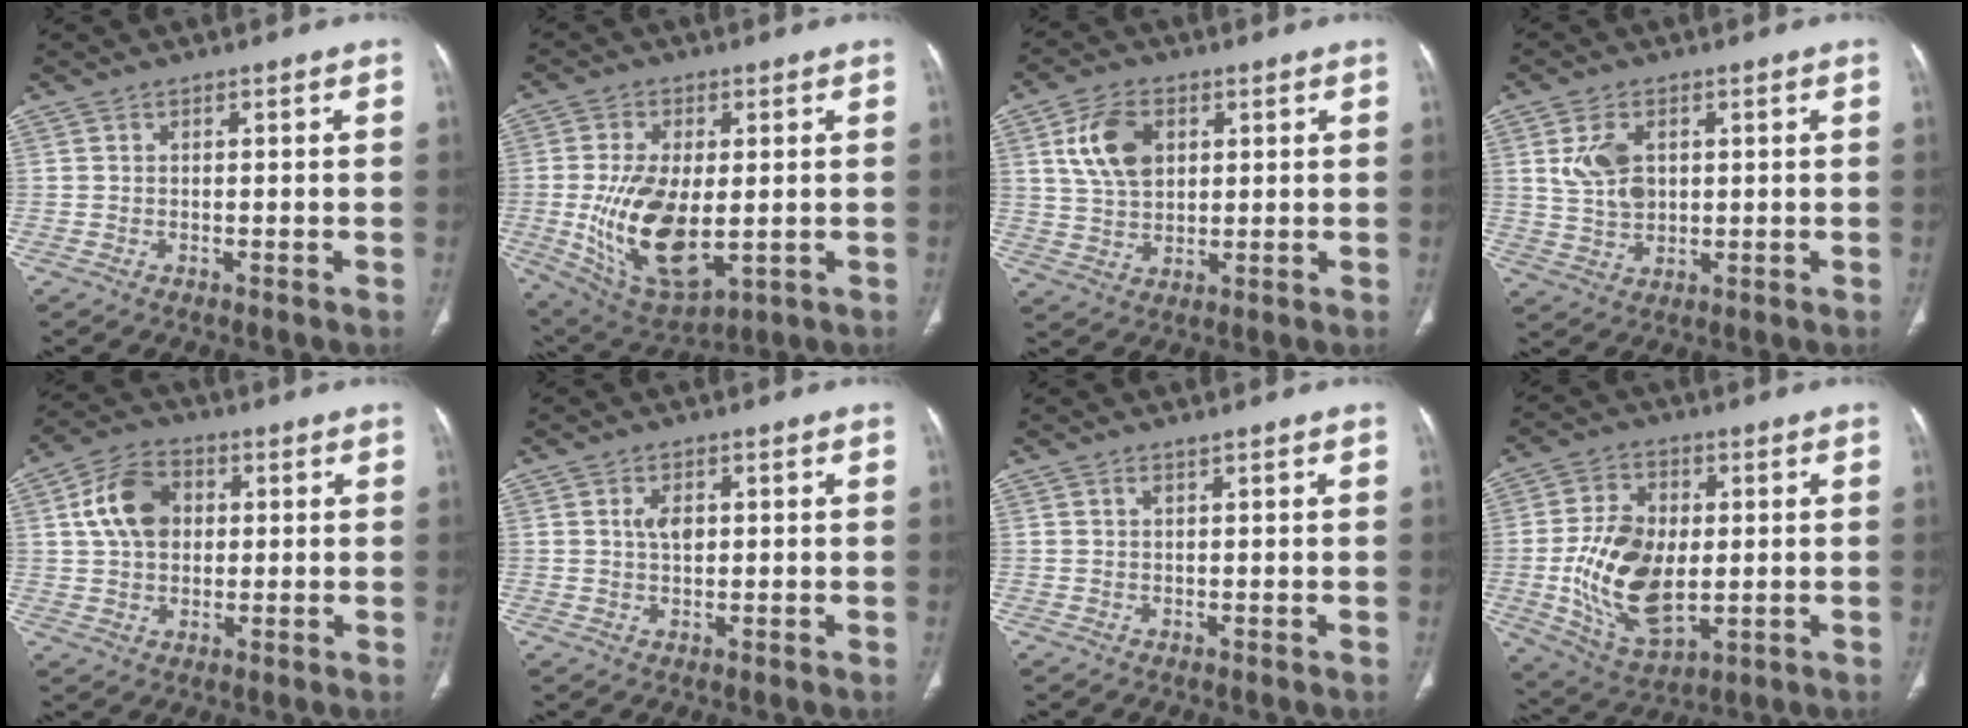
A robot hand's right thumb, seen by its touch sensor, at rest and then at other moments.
{"total": 16.7, "force": [-1.5, 8.8, 14.2], "torque": [-0.257, -0.018, -0.004]}
{"total": 9.6, "force": [3.1, 6.3, 6.5], "torque": [-0.109, -0.007, 0.062]}
{"total": 7.4, "force": [1.8, 4.9, 5.2], "torque": [-0.089, -0.006, 0.040]}
{"total": 10.0, "force": [2.1, 7.3, 6.6], "torque": [-0.105, 0.009, 0.033]}
{"total": 3.0, "force": [0.8, 1.8, 2.2], "torque": [-0.028, -0.002, 0.013]}
{"total": 0.6, "force": [0.5, 0.0, 0.4], "torque": [-0.002, -0.001, 0.011]}
{"total": 16.3, "force": [-0.9, 9.7, 13.0], "torque": [-0.230, -0.009, 0.000]}